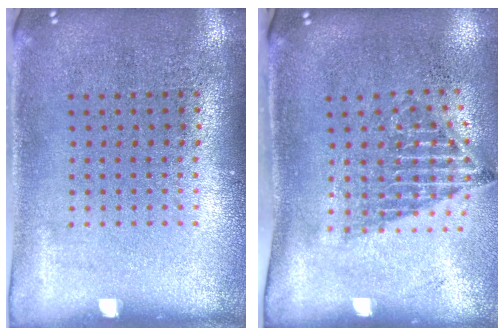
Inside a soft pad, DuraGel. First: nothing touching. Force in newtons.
{"total": 1.6, "press": 1.2, "slide": 1.0}